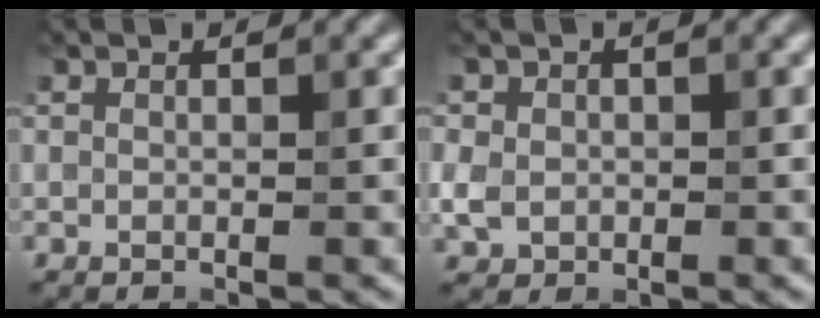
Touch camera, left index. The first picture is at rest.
{"total": 2.5, "force": [-0.3, 2.2, 1.1], "torque": [-0.022, -0.001, -0.008]}